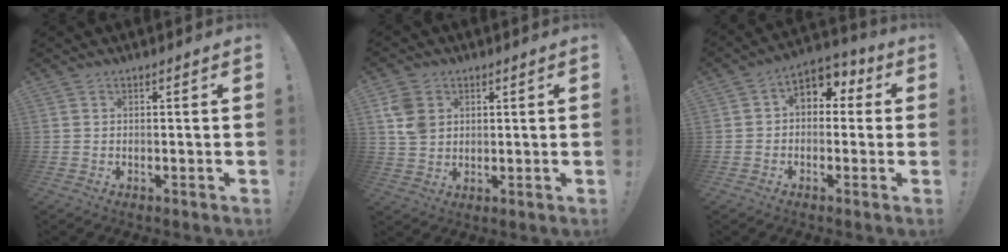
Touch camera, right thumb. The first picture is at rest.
{"total": 8.1, "force": [2.6, 6.4, 4.2], "torque": [-0.087, 0.003, 0.055]}
{"total": 6.4, "force": [0.8, 5.0, 3.9], "torque": [-0.052, 0.005, 0.020]}